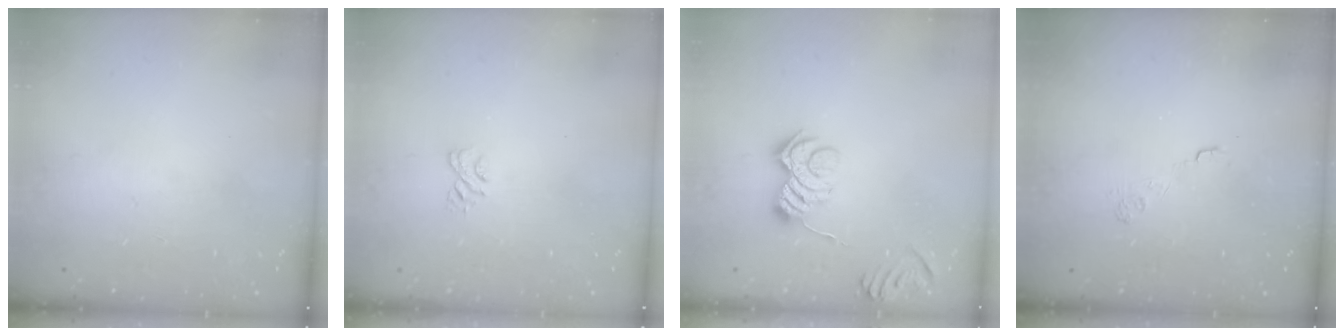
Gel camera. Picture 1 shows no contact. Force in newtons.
{"total": 4.7, "press": 4.5, "slide": 1.2}
{"total": 10.0, "press": 10.0, "slide": 0.3}
{"total": 2.2, "press": 1.7, "slide": 1.4}